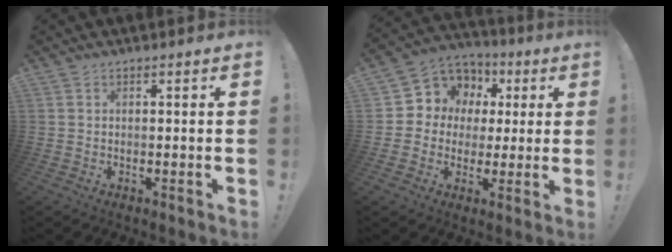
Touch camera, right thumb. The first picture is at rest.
{"total": 8.9, "force": [1.9, 8.3, 2.5], "torque": [-0.032, -0.020, 0.048]}